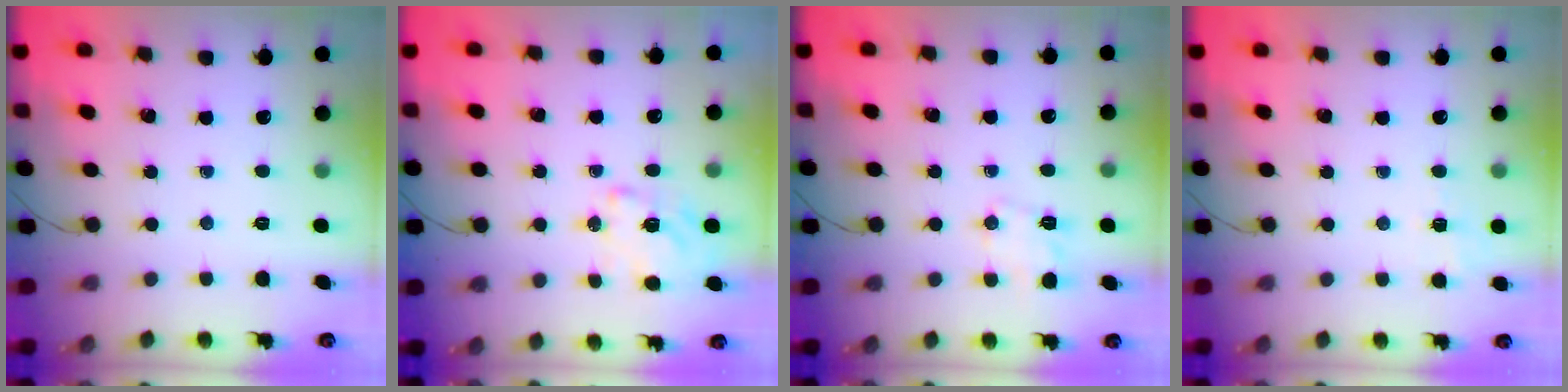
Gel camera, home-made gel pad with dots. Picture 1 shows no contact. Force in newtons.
{"total": 2.3, "press": 2.3, "slide": 0.4}
{"total": 3.2, "press": 2.8, "slide": 1.5}
{"total": 2.0, "press": 1.0, "slide": 1.7}